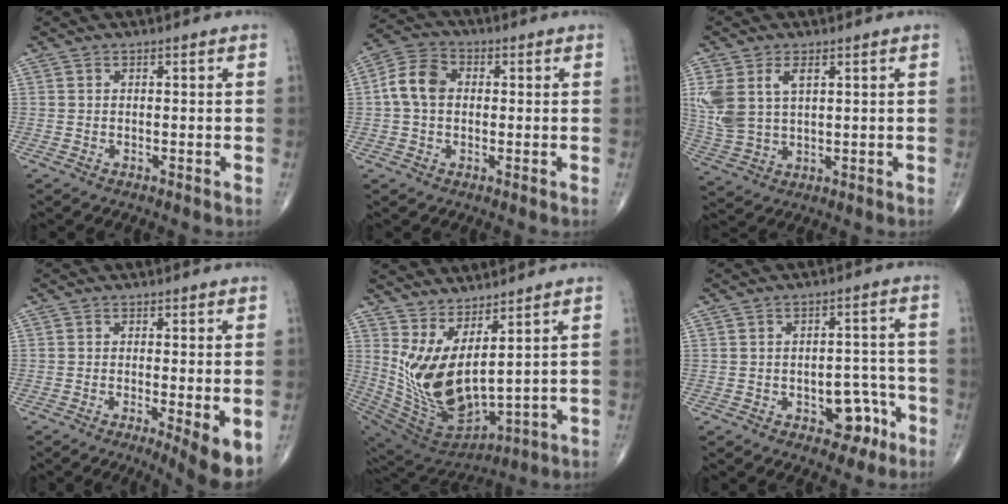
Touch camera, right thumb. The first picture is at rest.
{"total": 7.5, "force": [0.4, 5.5, 5.0], "torque": [-0.093, 0.022, -0.002]}
{"total": 9.8, "force": [3.2, 5.7, 7.3], "torque": [-0.167, 0.001, 0.075]}
{"total": 6.6, "force": [-2.2, 1.0, 6.2], "torque": [-0.092, -0.019, -0.035]}
{"total": 15.4, "force": [5.6, 5.4, 13.3], "torque": [-0.266, -0.071, 0.132]}
{"total": 6.9, "force": [-3.2, 4.3, 4.4], "torque": [-0.022, 0.036, -0.037]}